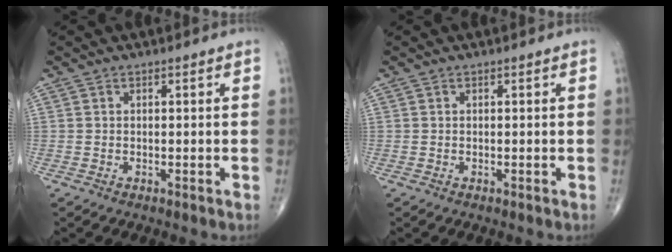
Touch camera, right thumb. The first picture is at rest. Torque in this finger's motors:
{"motor_torque": [-0.01, 0.00, 0.00, 0.00, 0.00]}